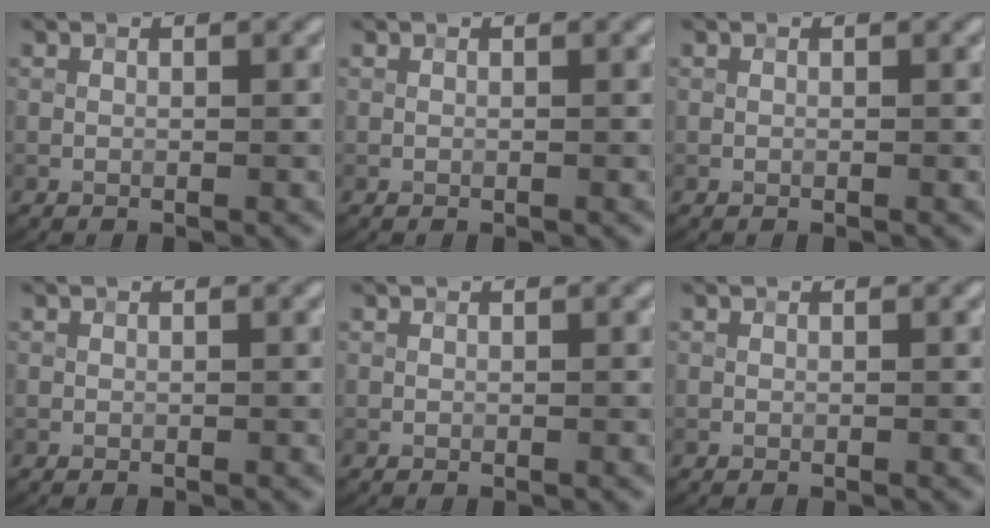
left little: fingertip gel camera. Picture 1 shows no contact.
{"total": 0.0}
{"total": 0.0}
{"total": 0.0}
{"total": 0.0}
{"total": 0.0}